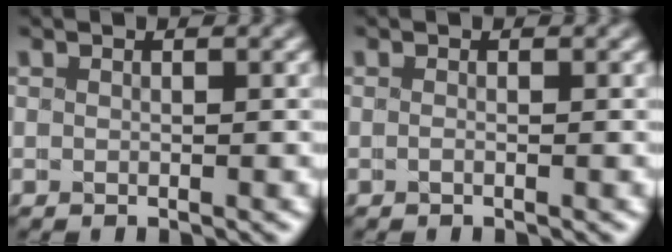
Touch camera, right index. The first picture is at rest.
{"total": 0.0}